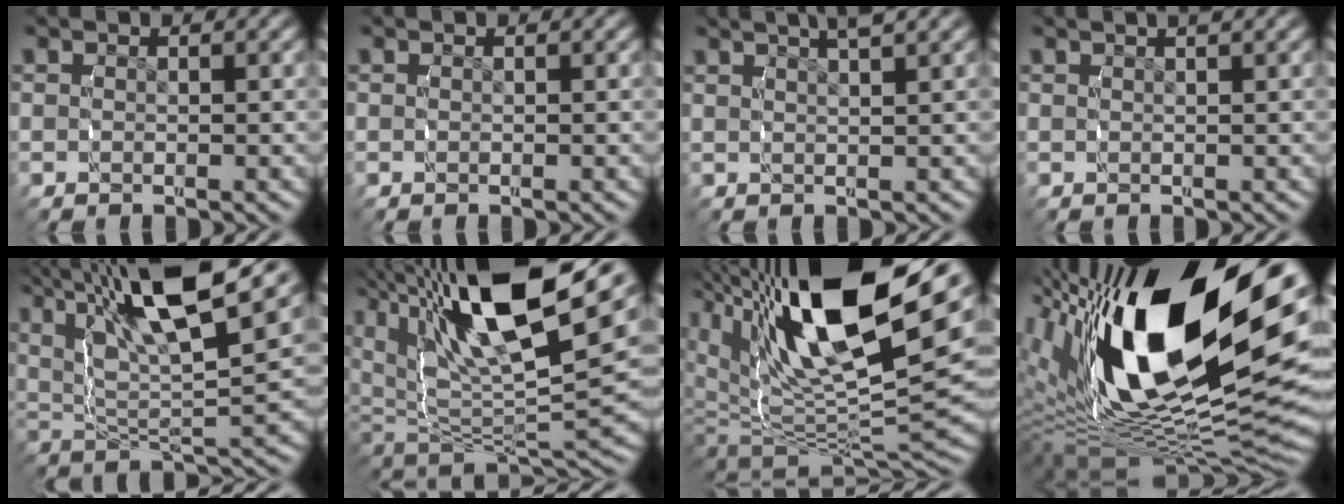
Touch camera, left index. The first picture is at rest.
{"total": 0.0}
{"total": 5.1, "force": [3.7, 1.7, 3.2], "torque": [-0.035, 0.019, 0.051]}
{"total": 1.5, "force": [1.1, 0.0, 0.9], "torque": [-0.004, 0.007, 0.016]}
{"total": 13.3, "force": [5.3, 6.7, 10.2], "torque": [-0.191, 0.011, 0.079]}
{"total": 16.8, "force": [4.4, 9.5, 13.1], "torque": [-0.229, -0.003, 0.072]}
{"total": 19.0, "force": [2.8, 11.3, 15.0], "torque": [-0.259, -0.020, 0.057]}
{"total": 22.2, "force": [1.7, 11.4, 19.0], "torque": [-0.313, -0.005, 0.037]}